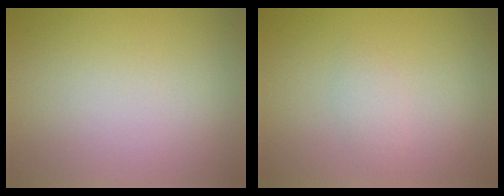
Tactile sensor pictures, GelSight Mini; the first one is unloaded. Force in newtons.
{"total": 1.1, "press": 1.1, "slide": 0.1}